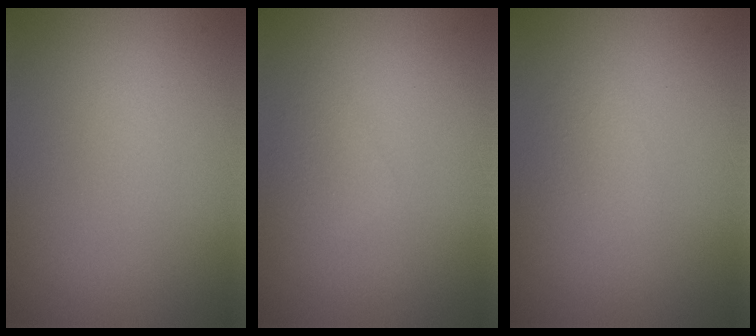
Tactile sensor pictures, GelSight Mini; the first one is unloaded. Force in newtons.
{"total": 1.3, "press": 1.3, "slide": 0.0}
{"total": 1.4, "press": 1.4, "slide": 0.1}